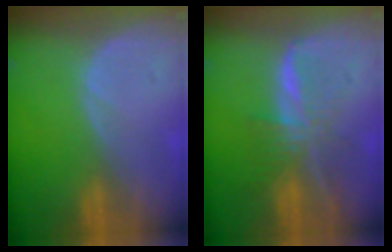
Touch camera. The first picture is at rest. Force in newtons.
{"total": 7.9, "press": 6.6, "slide": 4.2}